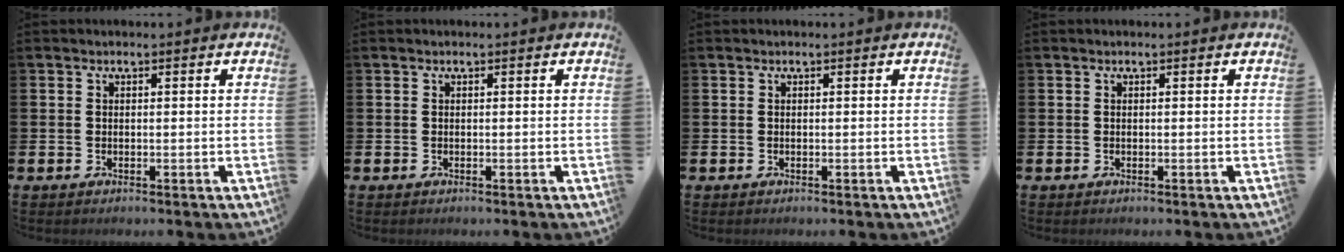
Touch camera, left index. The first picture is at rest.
{"total": 0.0}
{"total": 0.0}
{"total": 0.0}